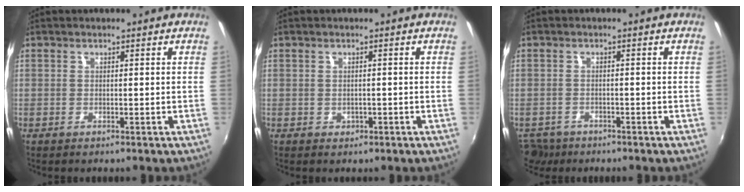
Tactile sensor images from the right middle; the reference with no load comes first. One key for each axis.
{"total": 1.2, "fx": -0.4, "fy": 1.1, "fz": 0.3, "tx": -0.003, "ty": -0.002, "tz": -0.002}
{"total": 4.9, "fx": -3.5, "fy": 3.1, "fz": 1.3, "tx": -0.041, "ty": -0.009, "tz": -0.060}